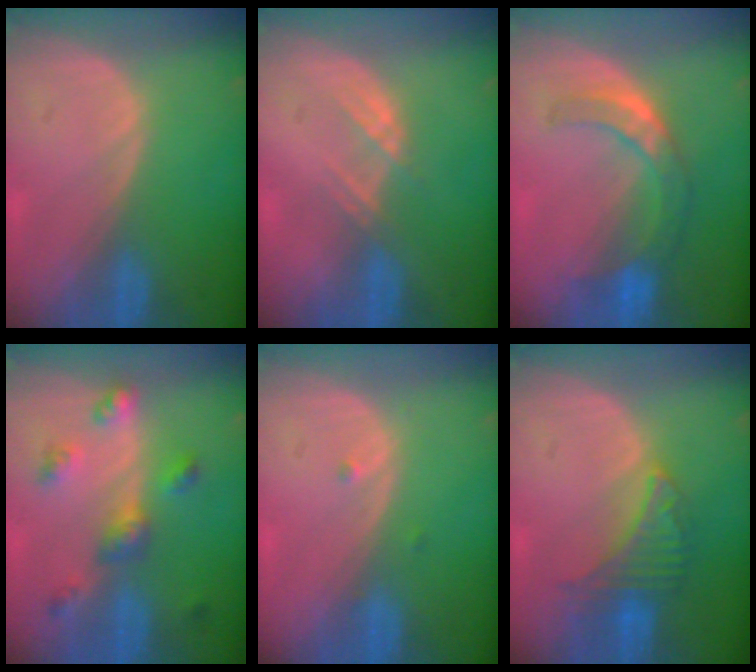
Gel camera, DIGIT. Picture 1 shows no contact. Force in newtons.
{"total": 2.6, "press": 2.5, "slide": 0.7}
{"total": 7.6, "press": 6.6, "slide": 3.8}
{"total": 5.6, "press": 5.6, "slide": 0.6}
{"total": 0.9, "press": 0.7, "slide": 0.5}
{"total": 5.5, "press": 5.5, "slide": 0.4}